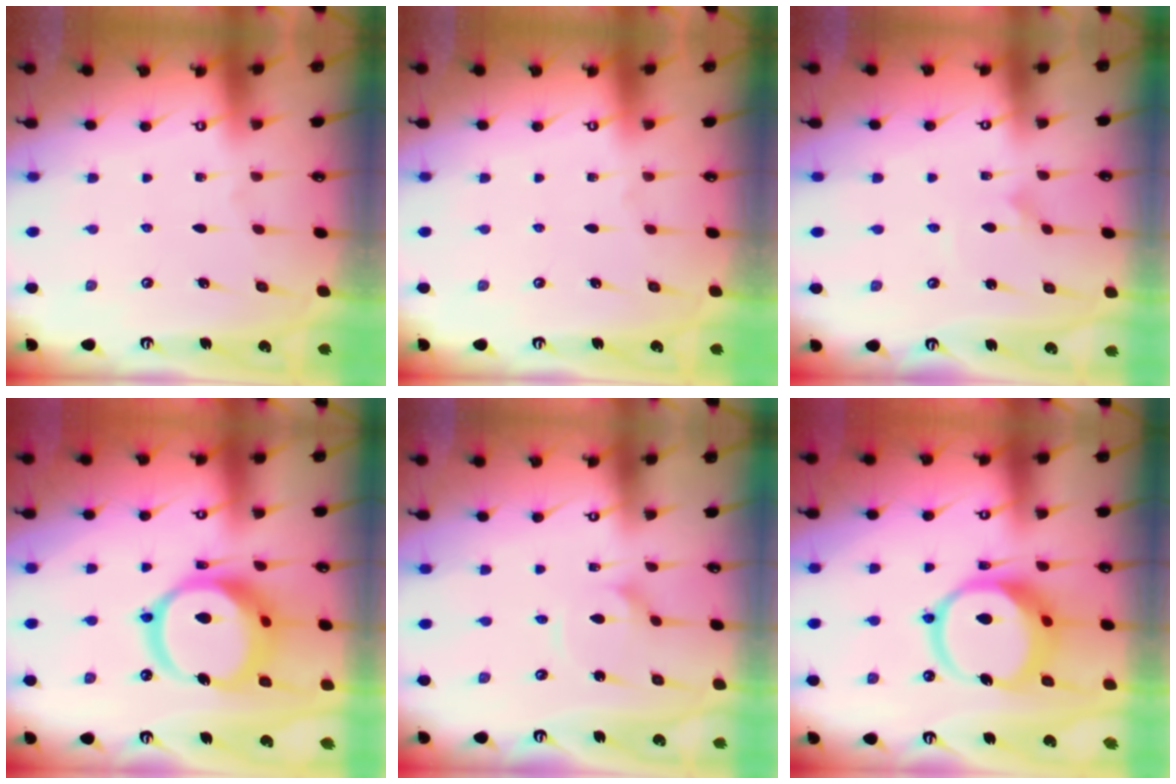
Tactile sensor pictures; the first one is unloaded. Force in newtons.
{"total": 0.0}
{"total": 1.9, "press": 1.9, "slide": 0.1}
{"total": 18.7, "press": 18.5, "slide": 2.1}
{"total": 2.0, "press": 2.0, "slide": 0.3}
{"total": 15.2, "press": 15.1, "slide": 1.8}